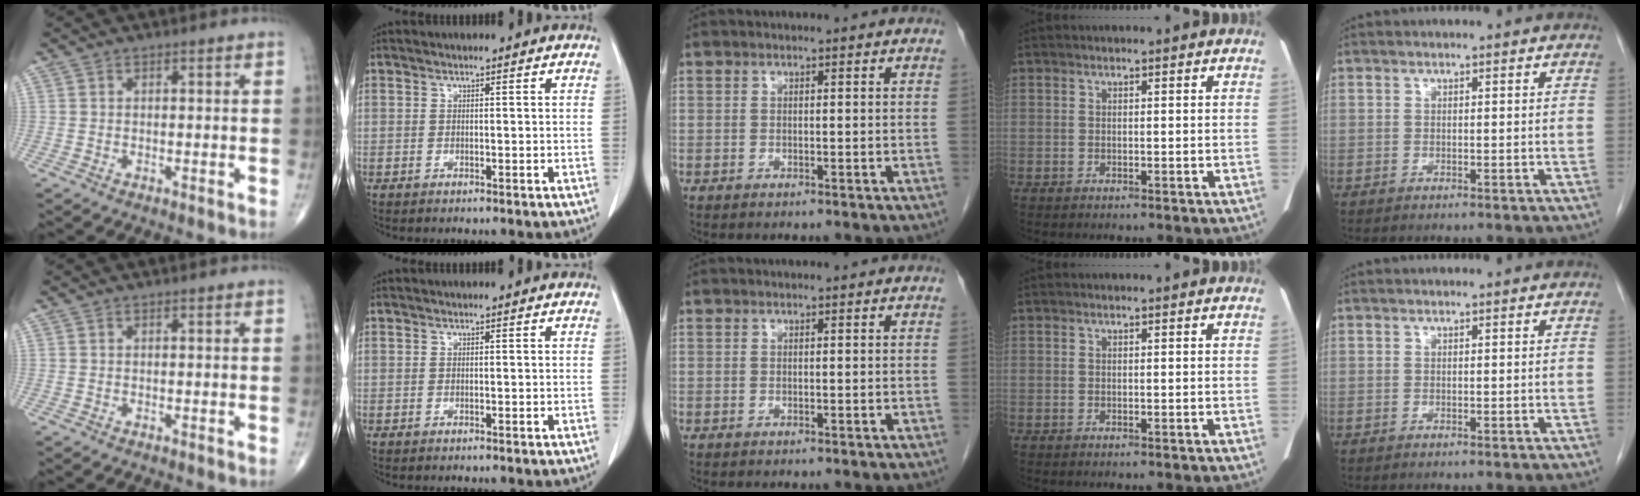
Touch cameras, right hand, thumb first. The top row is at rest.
{}